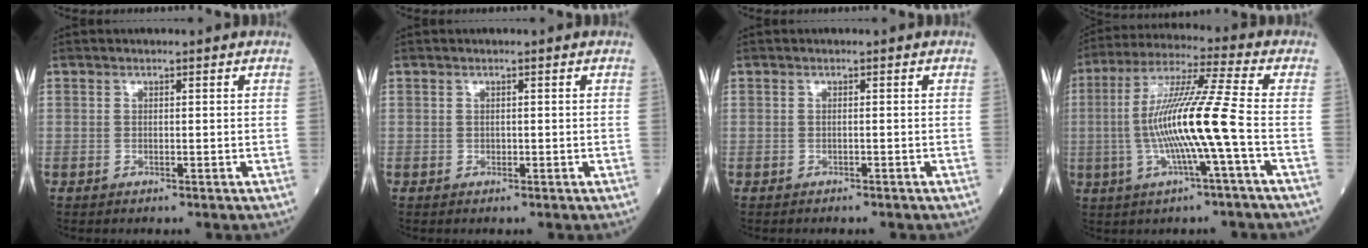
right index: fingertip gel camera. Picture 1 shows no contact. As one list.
[{"total": 0.0}, {"total": 1.4, "force": [-1.2, 0.3, 0.6], "torque": [-0.013, -0.003, -0.013]}, {"total": 13.2, "force": [-2.2, -1.2, 13.0], "torque": [-0.251, 0.007, -0.046]}]